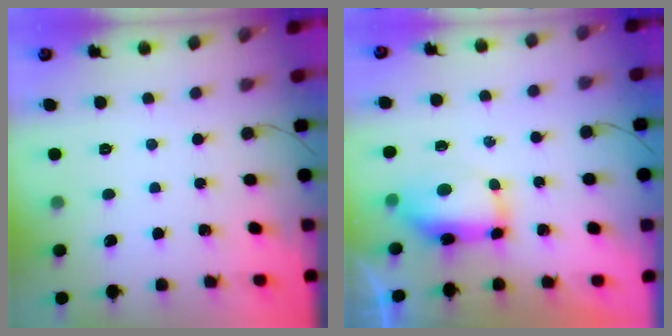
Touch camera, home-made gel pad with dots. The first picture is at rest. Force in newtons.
{"total": 8.2, "press": 8.1, "slide": 1.2}